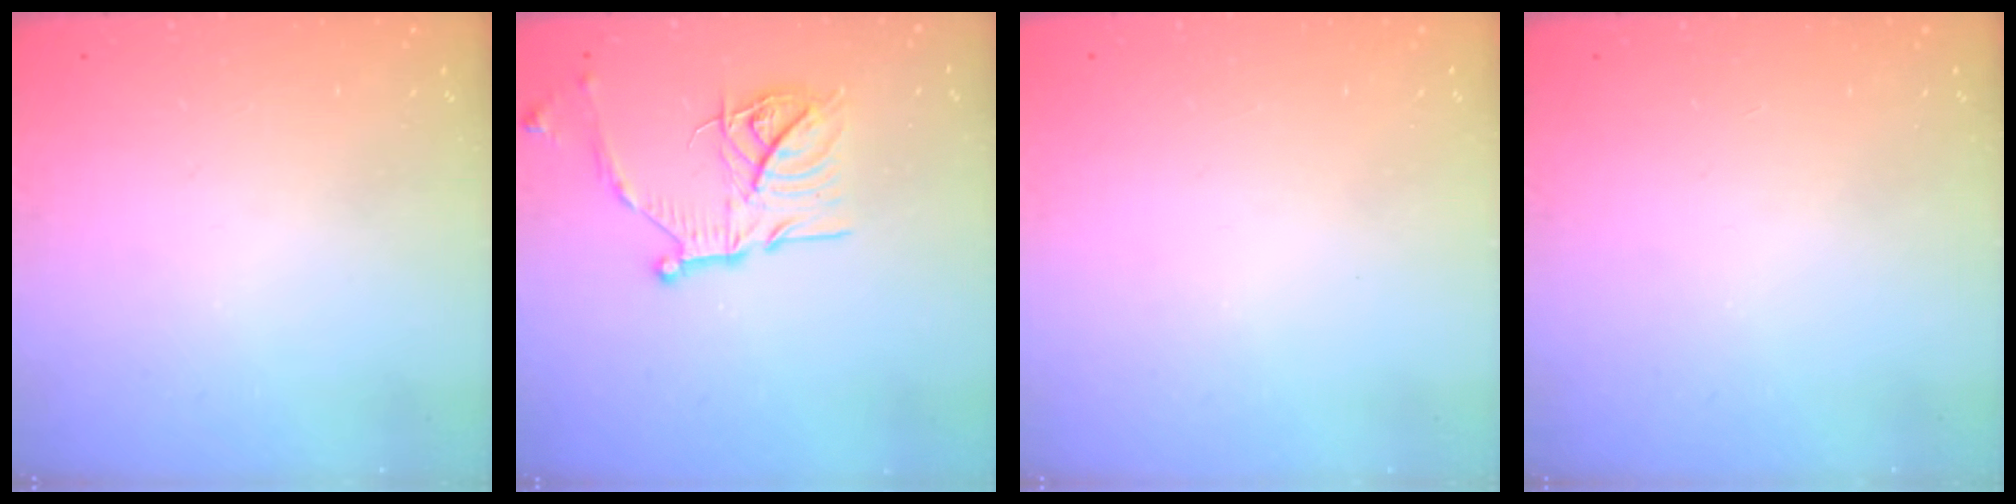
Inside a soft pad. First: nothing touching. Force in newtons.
{"total": 18.0, "press": 18.0, "slide": 1.5}
{"total": 1.5, "press": 1.5, "slide": 0.1}
{"total": 0.0}